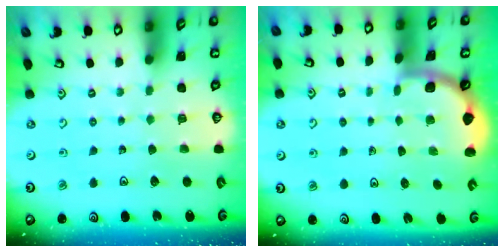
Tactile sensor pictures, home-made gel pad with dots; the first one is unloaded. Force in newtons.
{"total": 1.9, "press": 1.9, "slide": 0.0}